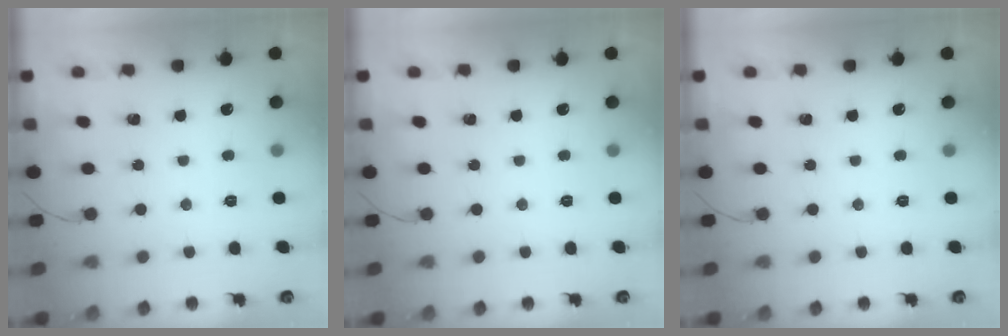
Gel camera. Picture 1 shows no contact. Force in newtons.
{"total": 0.0}
{"total": 0.0}